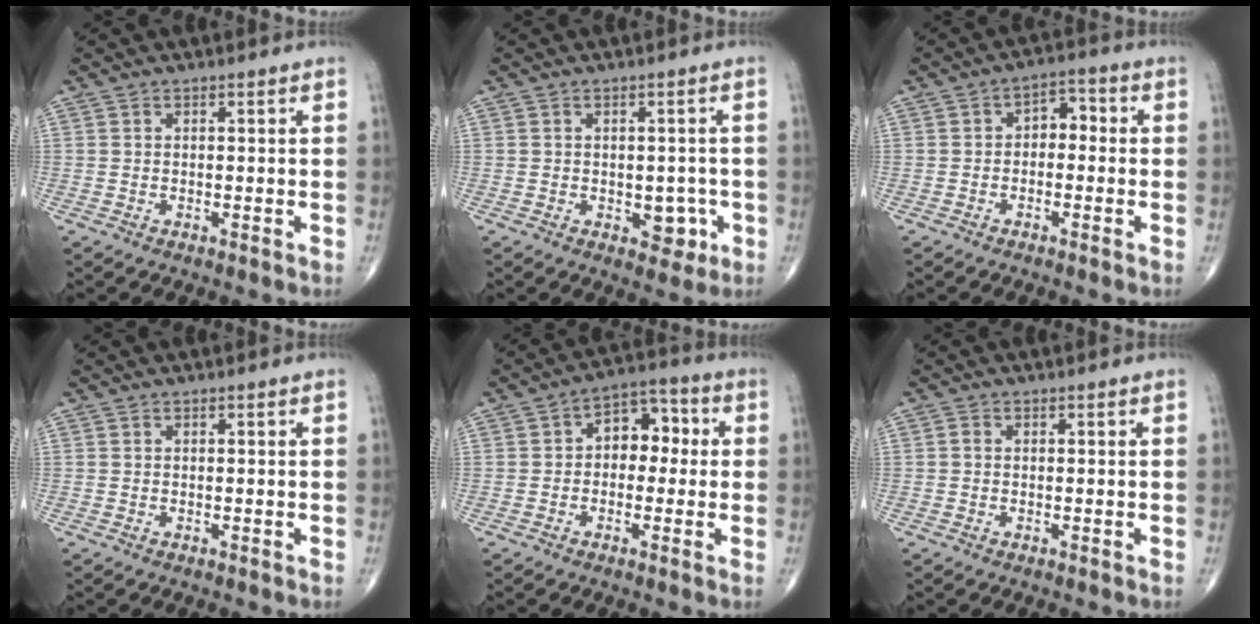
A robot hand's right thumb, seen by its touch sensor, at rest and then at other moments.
{"total": 4.5, "force": [-1.3, 3.0, 3.1], "torque": [-0.007, 0.003, -0.012]}
{"total": 4.3, "force": [-0.4, 3.0, 3.1], "torque": [-0.024, 0.024, -0.021]}
{"total": 0.0}
{"total": 8.3, "force": [0.5, 5.7, 5.9], "torque": [-0.046, 0.033, -0.007]}
{"total": 0.6, "force": [-0.1, 0.5, 0.4], "torque": [-0.005, 0.000, -0.006]}